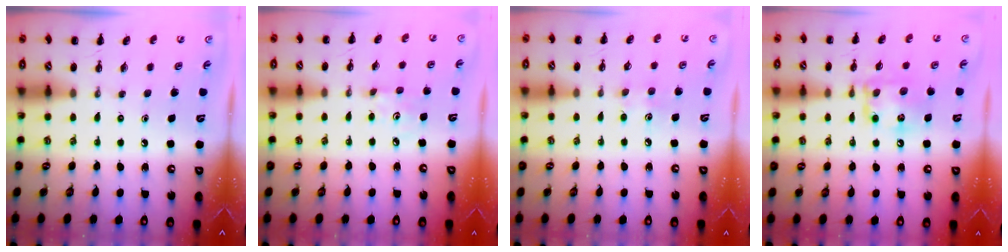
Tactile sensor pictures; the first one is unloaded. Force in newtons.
{"total": 3.8, "press": 3.6, "slide": 1.1}
{"total": 4.7, "press": 4.5, "slide": 1.1}
{"total": 13.8, "press": 13.7, "slide": 1.6}